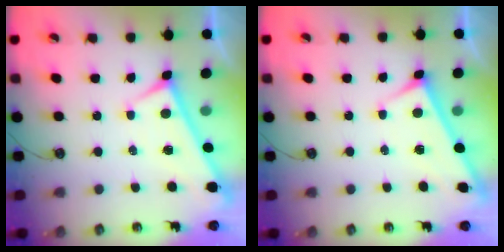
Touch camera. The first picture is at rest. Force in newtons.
{"total": 3.1, "press": 3.1, "slide": 0.3}